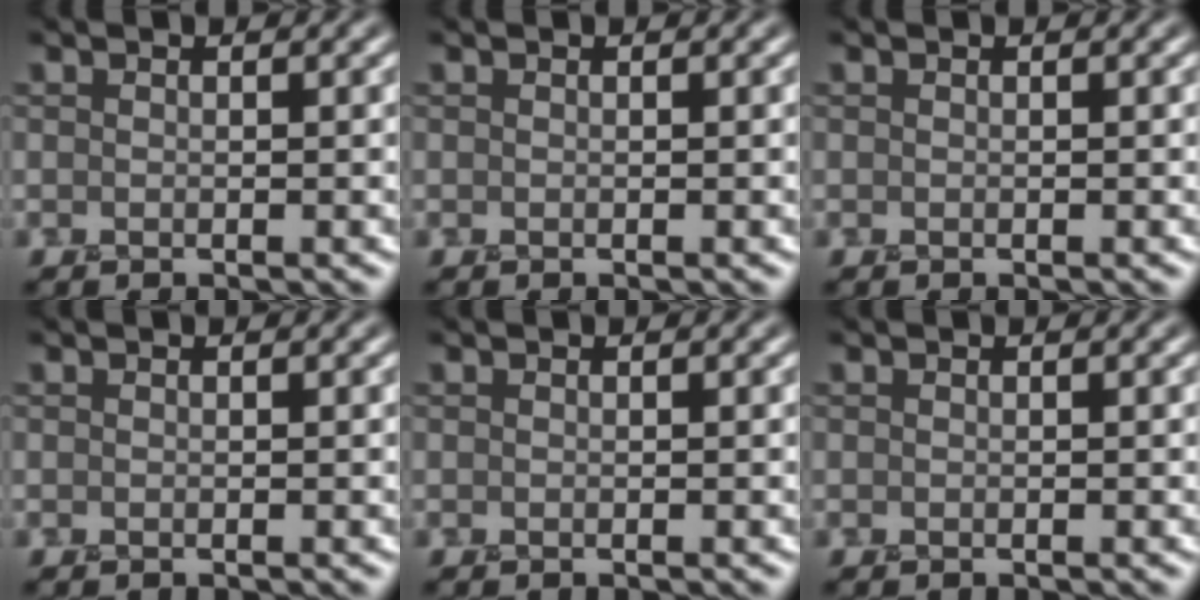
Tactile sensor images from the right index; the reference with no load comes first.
{"total": 0.0}
{"total": 0.0}
{"total": 0.0}
{"total": 0.0}
{"total": 0.0}